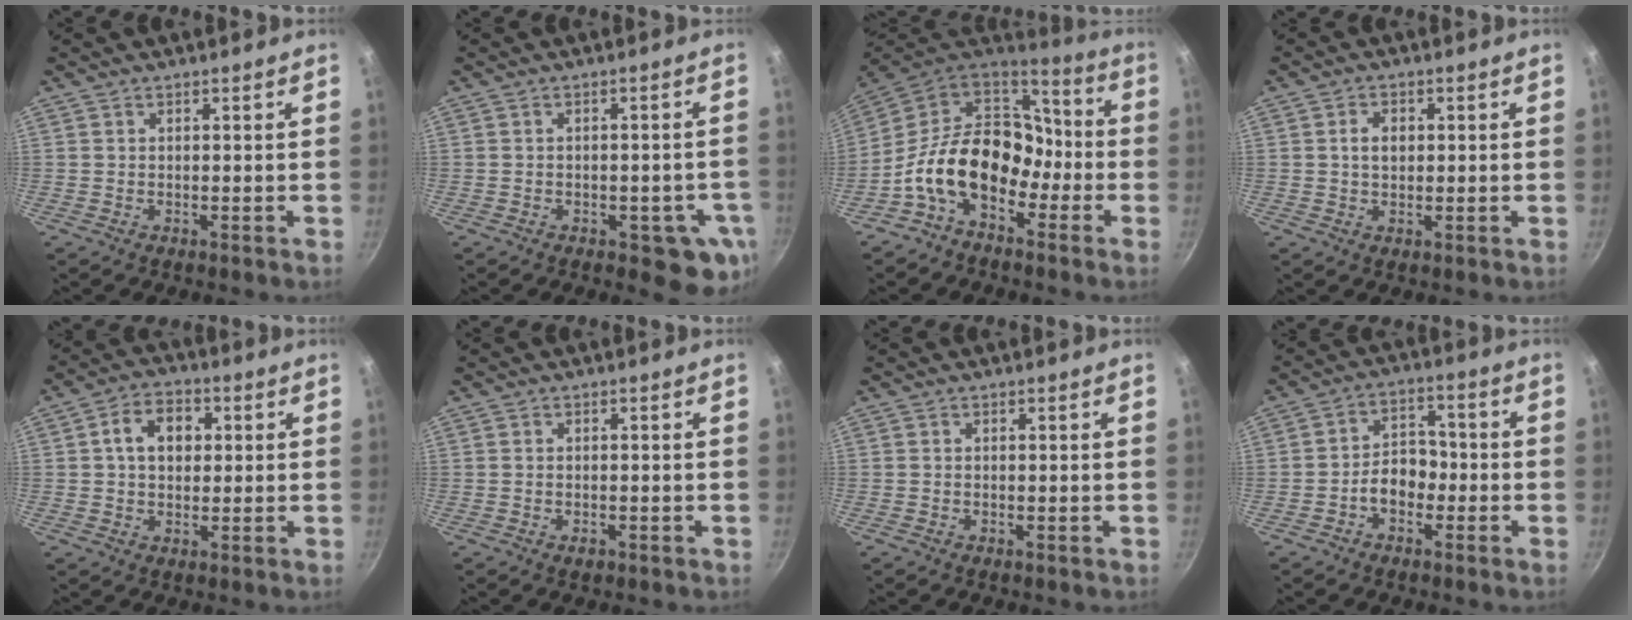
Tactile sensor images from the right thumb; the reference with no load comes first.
{"total": 7.8, "force": [-2.8, 3.9, 6.2], "torque": [-0.036, 0.009, -0.032]}
{"total": 18.4, "force": [-5.8, 12.4, 12.2], "torque": [-0.169, 0.065, -0.125]}
{"total": 3.3, "force": [0.4, 2.4, 2.2], "torque": [-0.025, 0.005, 0.006]}
{"total": 7.9, "force": [1.4, 5.8, 5.1], "torque": [-0.059, 0.011, 0.014]}
{"total": 1.4, "force": [-0.8, 0.8, 0.8], "torque": [-0.013, 0.001, -0.012]}
{"total": 0.0}
{"total": 6.6, "force": [-2.3, 4.6, 4.0], "torque": [-0.031, 0.033, -0.046]}